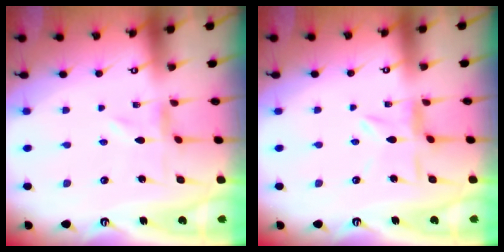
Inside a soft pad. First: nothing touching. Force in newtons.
{"total": 4.9, "press": 4.9, "slide": 0.4}